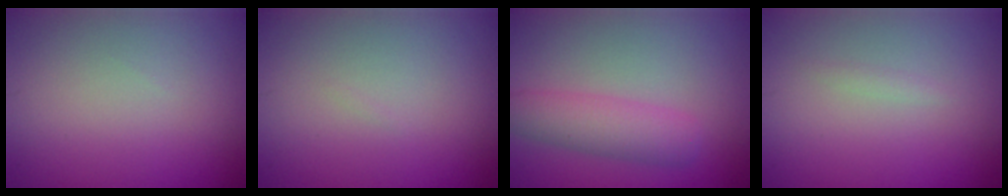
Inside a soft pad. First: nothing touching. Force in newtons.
{"total": 0.0}
{"total": 3.7, "press": 3.7, "slide": 0.2}
{"total": 0.5, "press": 0.5, "slide": 0.1}